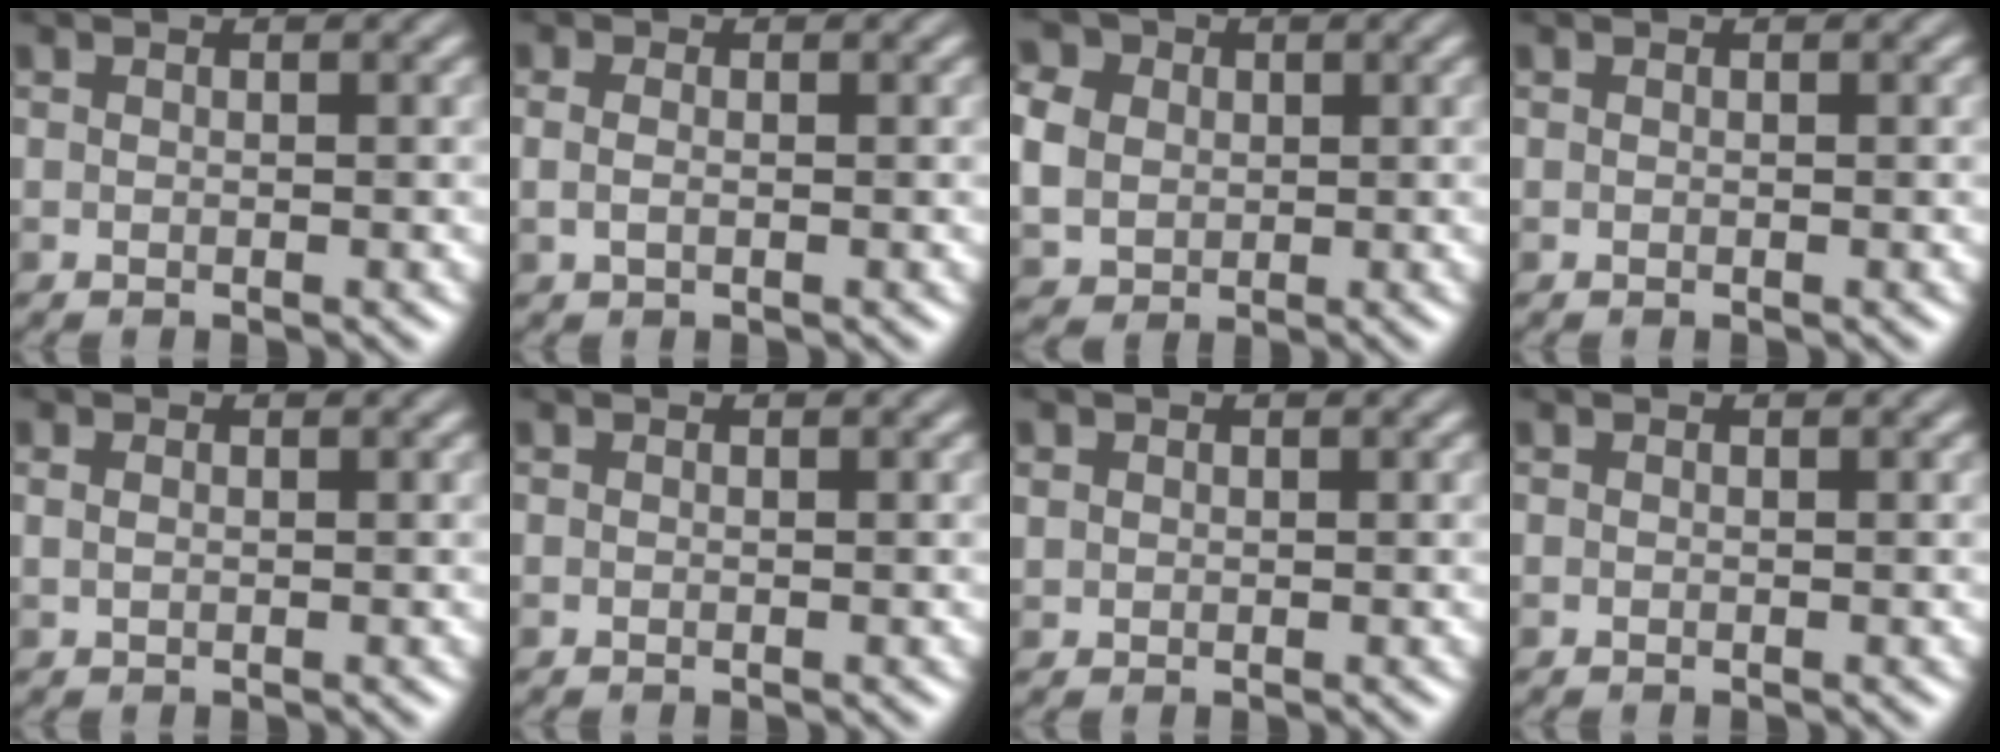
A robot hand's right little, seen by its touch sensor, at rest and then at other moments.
{"total": 1.1, "force": [0.0, 0.6, 0.9], "torque": [-0.022, -0.001, -0.002]}
{"total": 7.0, "force": [1.4, 5.8, 3.6], "torque": [-0.082, 0.023, 0.018]}
{"total": 0.0}
{"total": 0.7, "force": [0.2, 0.5, 0.4], "torque": [-0.011, 0.000, 0.005]}
{"total": 0.0}
{"total": 0.8, "force": [0.3, 0.7, 0.1], "torque": [0.000, -0.002, 0.009]}
{"total": 0.0}